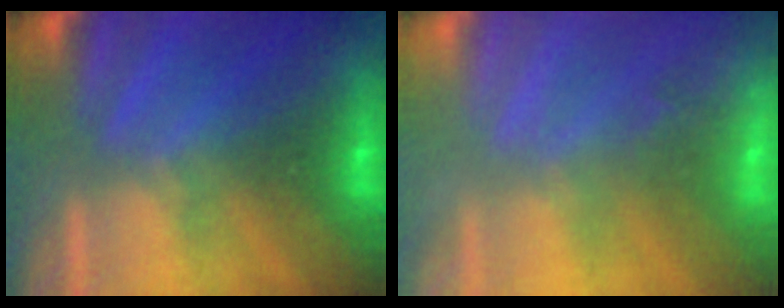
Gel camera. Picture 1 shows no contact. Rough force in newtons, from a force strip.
{"total": 2.3}